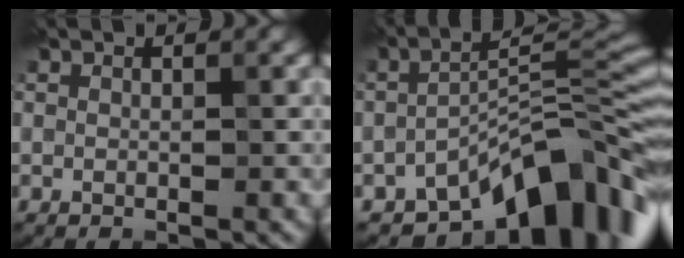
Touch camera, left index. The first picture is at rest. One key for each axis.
{"total": 11.0, "fx": -7.1, "fy": 3.9, "fz": 7.4, "tx": -0.095, "ty": 0.009, "tz": -0.135}